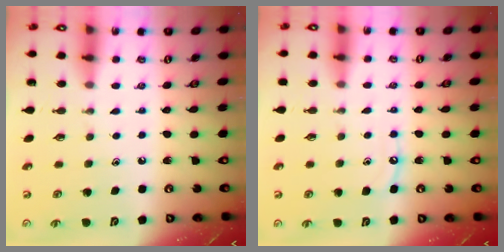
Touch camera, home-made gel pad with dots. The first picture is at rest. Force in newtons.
{"total": 4.9, "press": 4.9, "slide": 0.5}